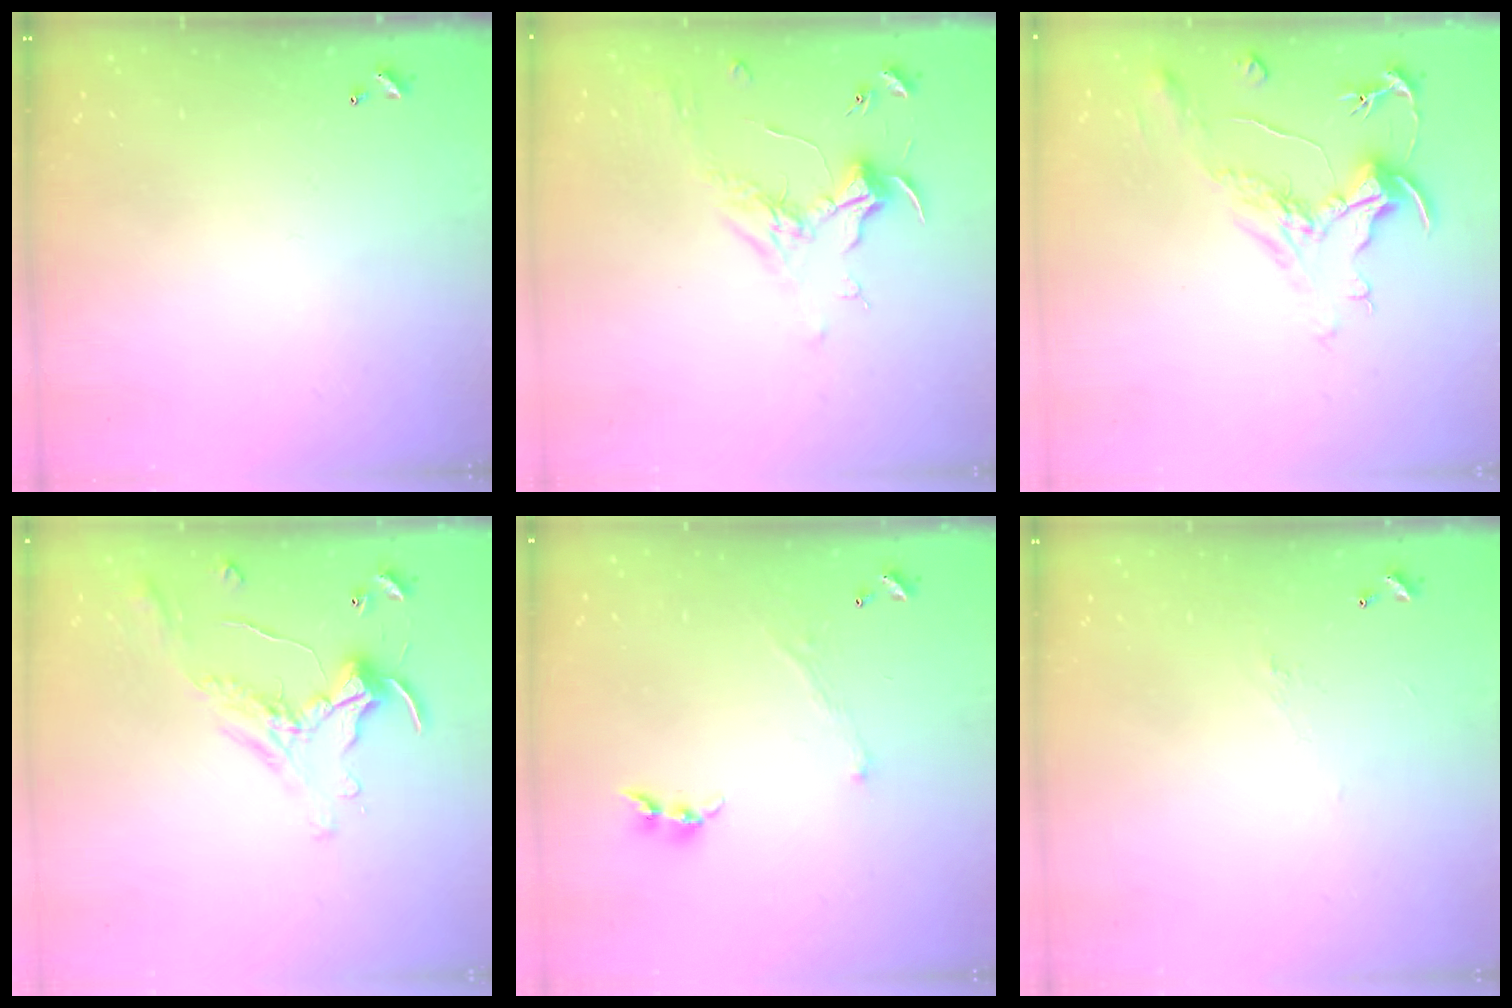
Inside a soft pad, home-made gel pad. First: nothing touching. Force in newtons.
{"total": 1.8, "press": 1.7, "slide": 0.8}
{"total": 2.2, "press": 1.7, "slide": 1.4}
{"total": 0.7, "press": 0.5, "slide": 0.4}
{"total": 1.3, "press": 1.2, "slide": 0.5}
{"total": 1.6, "press": 1.5, "slide": 0.5}